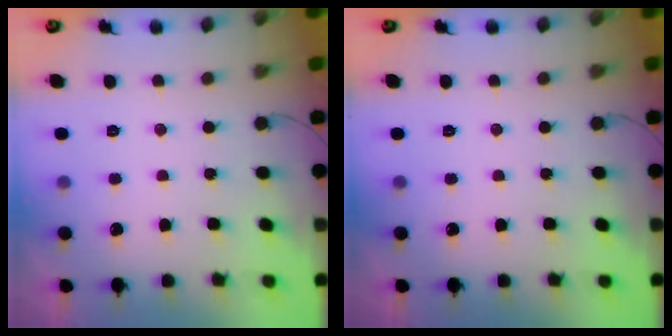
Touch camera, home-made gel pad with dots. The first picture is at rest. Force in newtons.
{"total": 0.0}